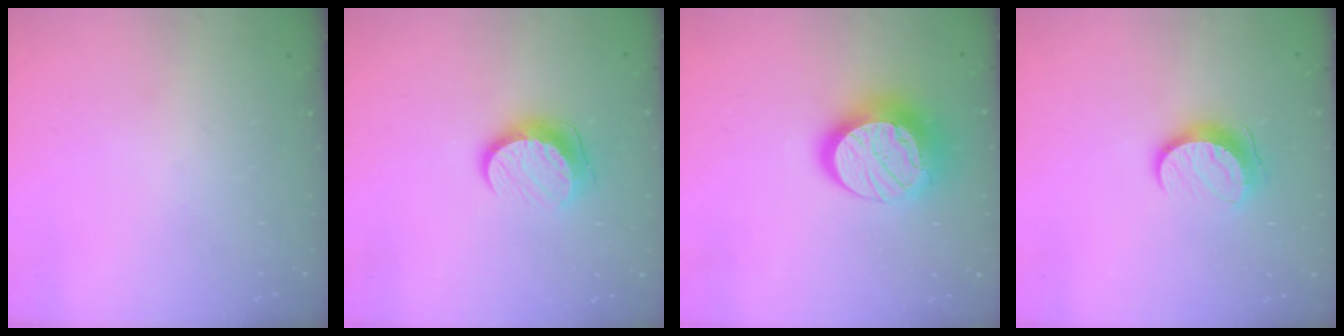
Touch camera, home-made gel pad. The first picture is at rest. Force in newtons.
{"total": 10.1, "press": 10.1, "slide": 1.0}
{"total": 17.9, "press": 17.8, "slide": 1.4}
{"total": 9.8, "press": 9.8, "slide": 0.7}